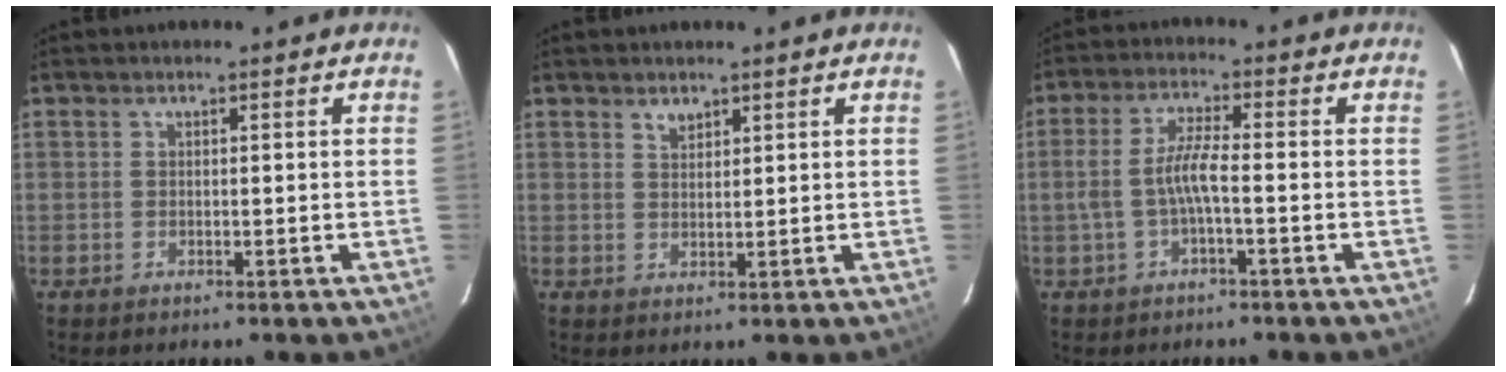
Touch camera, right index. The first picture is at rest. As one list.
[{"total": 1.9, "force": [1.5, 0.9, 0.7], "torque": [-0.009, 0.001, 0.028]}, {"total": 5.1, "force": [-1.5, 0.4, 4.8], "torque": [-0.104, 0.005, -0.025]}]